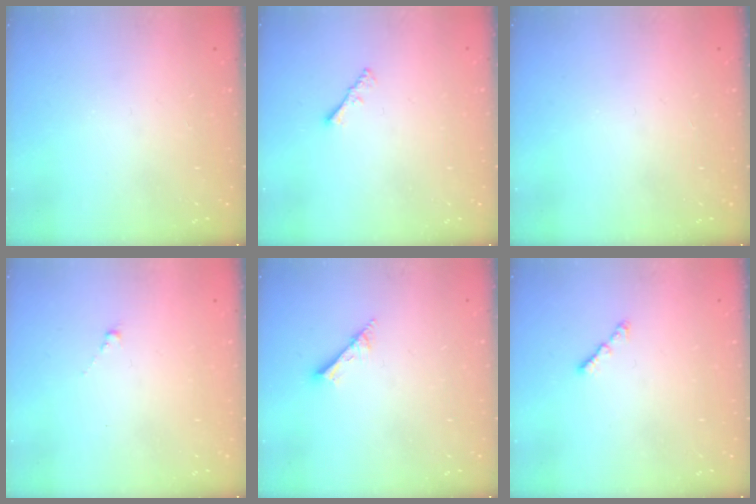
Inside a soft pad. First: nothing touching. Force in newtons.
{"total": 1.3, "press": 1.3, "slide": 0.4}
{"total": 0.0}
{"total": 0.0}
{"total": 2.0, "press": 2.0, "slide": 0.1}
{"total": 1.6, "press": 1.5, "slide": 0.5}